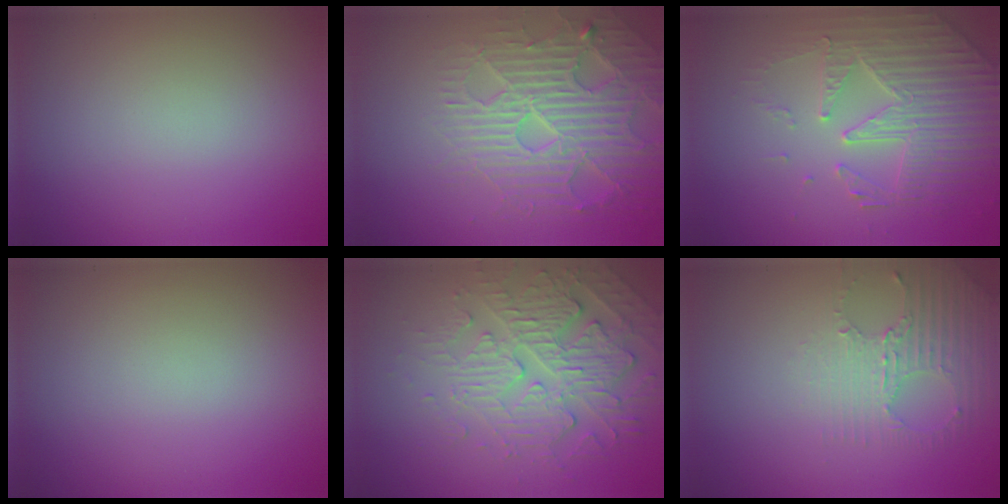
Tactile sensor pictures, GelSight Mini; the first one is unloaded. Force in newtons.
{"total": 4.9, "press": 4.8, "slide": 1.0}
{"total": 4.3, "press": 4.1, "slide": 1.3}
{"total": 0.0}
{"total": 4.8, "press": 4.2, "slide": 2.4}
{"total": 2.8, "press": 2.4, "slide": 1.4}